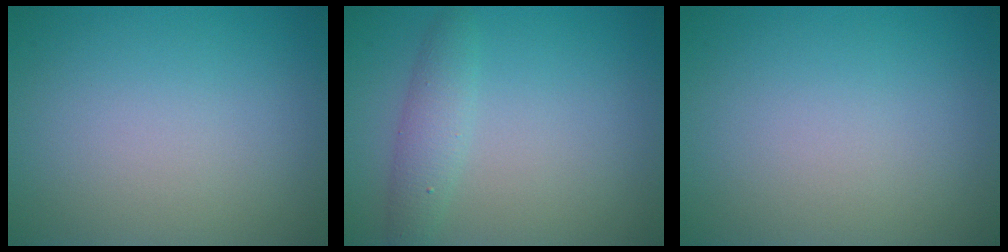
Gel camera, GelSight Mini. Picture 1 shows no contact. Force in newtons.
{"total": 2.4, "press": 2.4, "slide": 0.1}
{"total": 0.0}